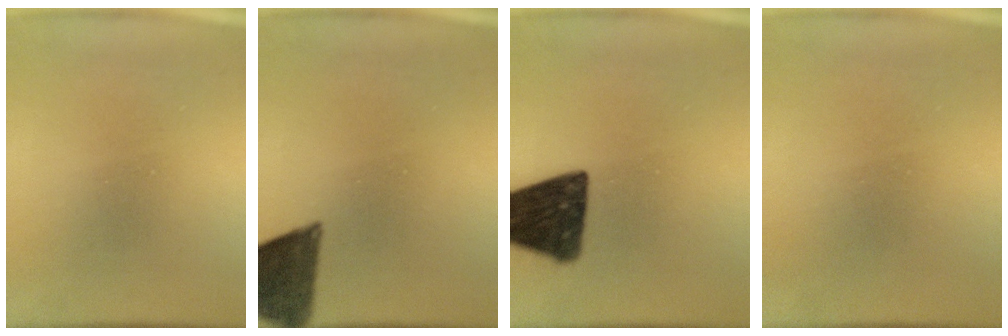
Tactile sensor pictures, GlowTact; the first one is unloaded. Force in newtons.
{"total": 11.6}
{"total": 16.6}
{"total": 1.6}